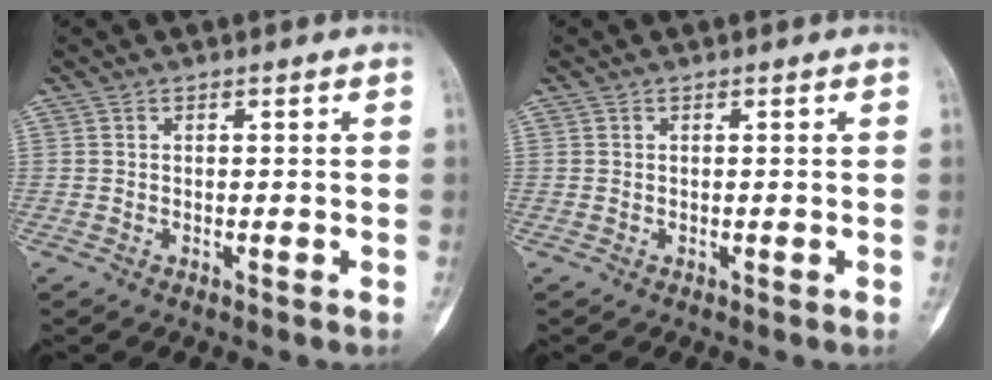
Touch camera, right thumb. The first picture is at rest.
{"total": 0.0}